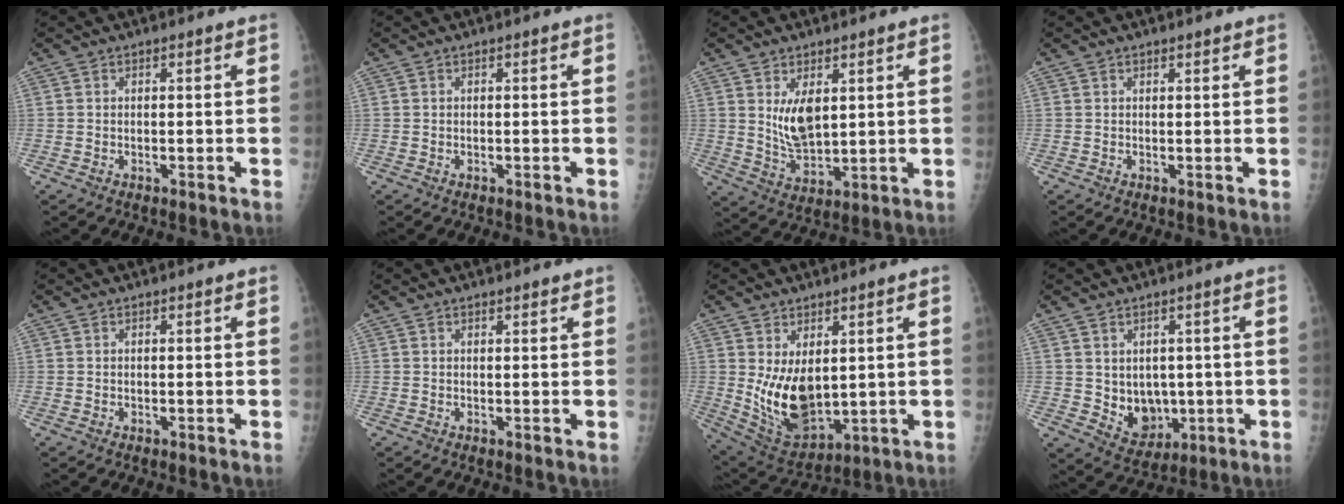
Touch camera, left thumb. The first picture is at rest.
{"total": 0.0}
{"total": 7.8, "force": [2.8, 4.1, 6.1], "torque": [-0.094, -0.026, 0.065]}
{"total": 0.8, "force": [0.7, 0.2, 0.3], "torque": [-0.007, -0.005, 0.013]}
{"total": 0.0}
{"total": 1.2, "force": [1.0, 0.3, 0.4], "torque": [-0.004, -0.005, 0.015]}
{"total": 11.9, "force": [1.8, 6.8, 9.5], "torque": [-0.148, -0.029, 0.060]}
{"total": 7.1, "force": [0.2, 5.7, 4.3], "torque": [-0.037, -0.016, 0.028]}